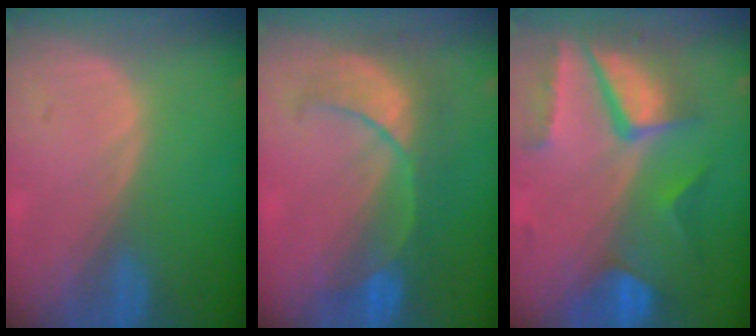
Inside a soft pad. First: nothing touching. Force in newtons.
{"total": 8.1, "press": 8.0, "slide": 1.5}
{"total": 10.4, "press": 8.8, "slide": 5.6}